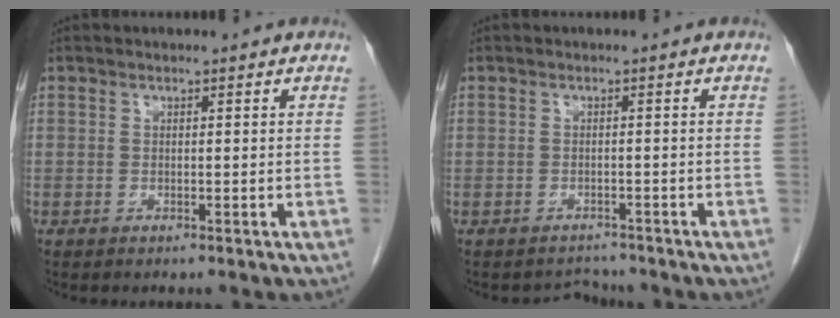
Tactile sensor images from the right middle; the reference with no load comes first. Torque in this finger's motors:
{"motor_torque": [-1.02, 0.08, -0.39, -0.10]}